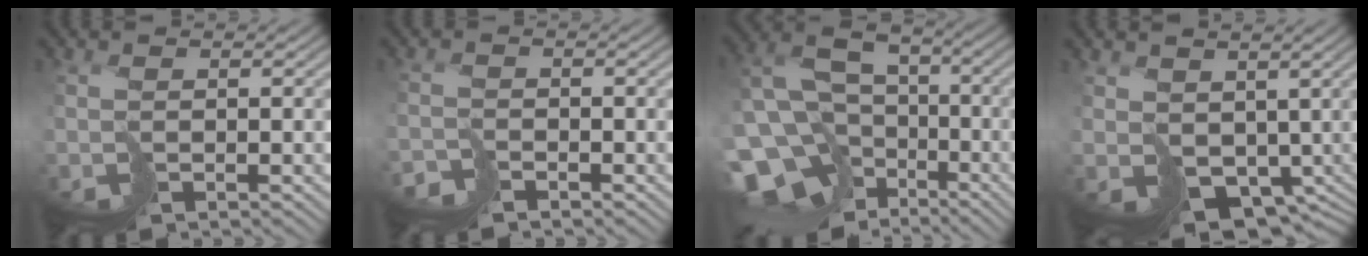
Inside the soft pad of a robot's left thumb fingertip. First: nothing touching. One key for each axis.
{"total": 2.5, "fx": -2.3, "fy": -0.2, "fz": -1.0, "tx": 0.038, "ty": -0.002, "tz": -0.050}
{"total": 14.2, "fx": -6.3, "fy": 10.8, "fz": 6.8, "tx": -0.186, "ty": -0.028, "tz": -0.106}
{"total": 8.2, "fx": 0.2, "fy": 6.2, "fz": 5.4, "tx": -0.116, "ty": -0.045, "tz": 0.026}